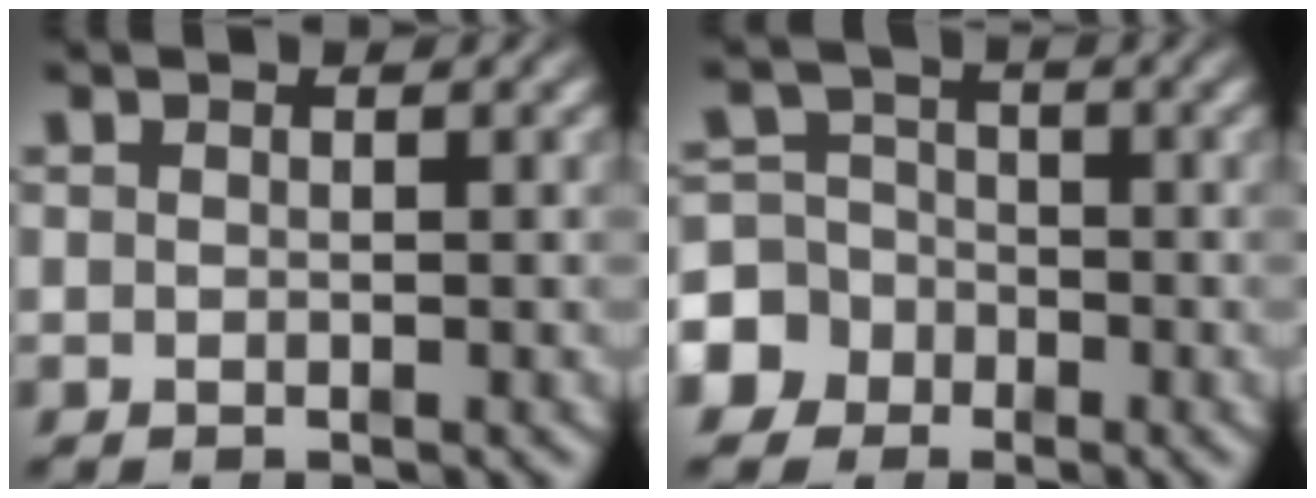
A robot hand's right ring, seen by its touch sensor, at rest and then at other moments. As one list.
[{"total": 7.6, "force": [-3.0, 6.7, 1.9], "torque": [-0.034, -0.029, -0.050]}]